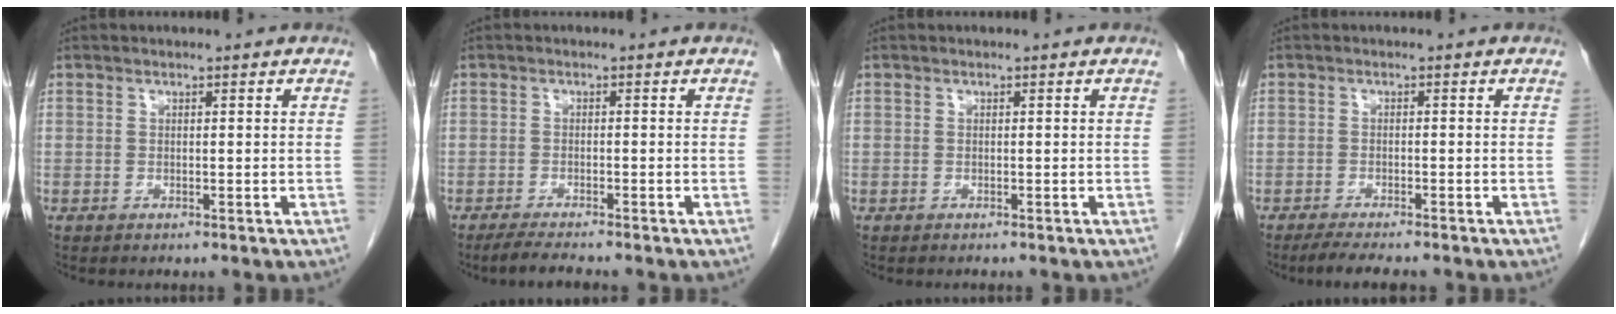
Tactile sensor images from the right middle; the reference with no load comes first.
{"total": 3.2, "force": [-2.8, -0.2, 1.5], "torque": [-0.038, -0.015, -0.050]}
{"total": 0.0}
{"total": 4.6, "force": [-3.8, 0.4, 2.5], "torque": [-0.046, -0.013, -0.059]}